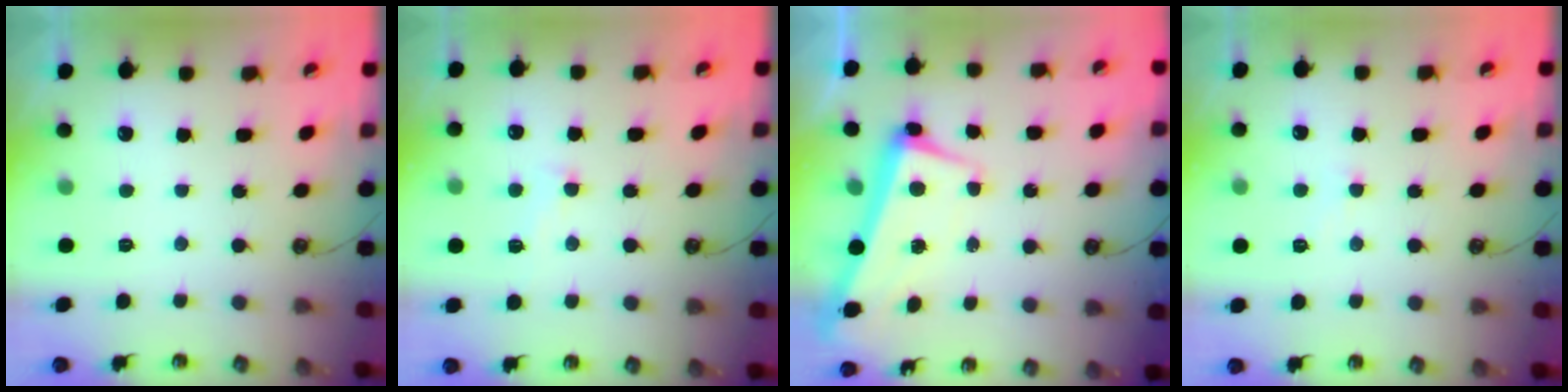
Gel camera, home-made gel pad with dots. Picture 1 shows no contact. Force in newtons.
{"total": 0.8, "press": 0.4, "slide": 0.7}
{"total": 1.3, "press": 0.2, "slide": 1.3}
{"total": 0.6, "press": 0.3, "slide": 0.6}